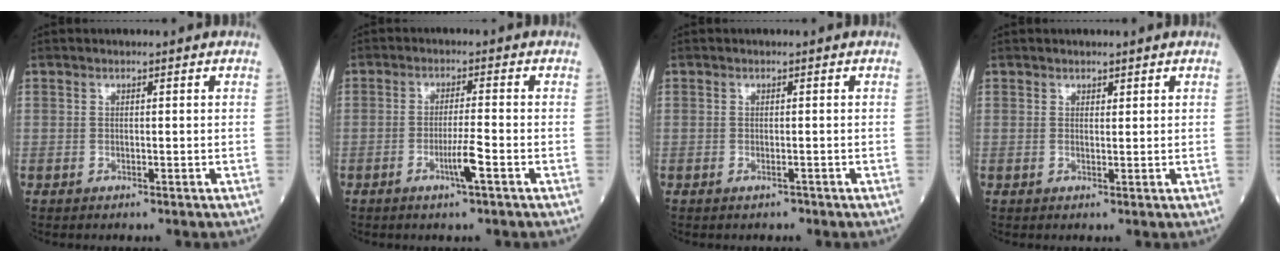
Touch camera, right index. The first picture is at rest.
{"total": 4.2, "force": [-1.8, -0.3, 3.8], "torque": [-0.072, -0.007, -0.036]}
{"total": 0.9, "force": [-0.6, 0.3, 0.6], "torque": [-0.011, -0.002, -0.005]}
{"total": 0.8, "force": [0.7, 0.4, 0.1], "torque": [0.001, -0.004, 0.010]}